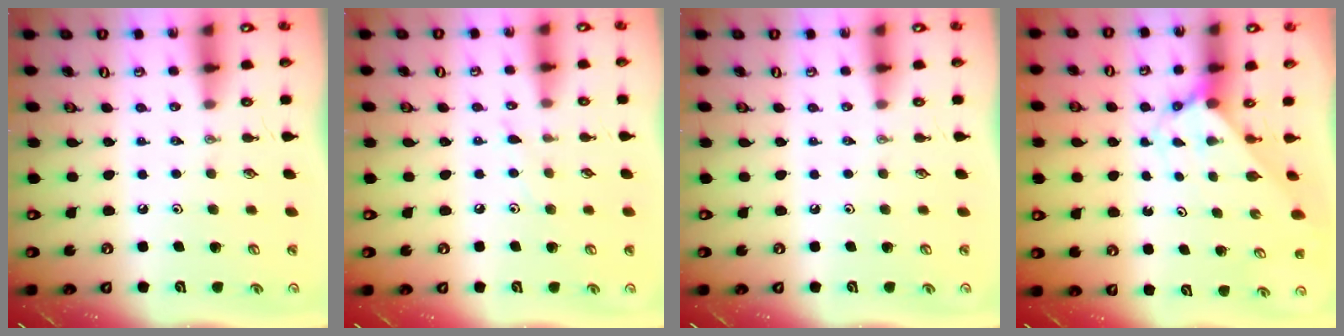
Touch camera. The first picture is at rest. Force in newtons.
{"total": 5.2, "press": 5.2, "slide": 0.6}
{"total": 0.0}
{"total": 2.3, "press": 2.3, "slide": 0.2}